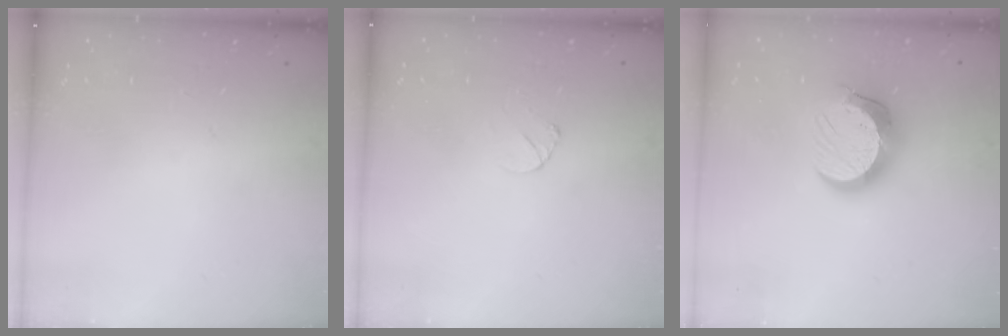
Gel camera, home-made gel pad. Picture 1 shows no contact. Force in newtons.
{"total": 2.8, "press": 2.8, "slide": 0.3}
{"total": 13.4, "press": 13.4, "slide": 0.9}